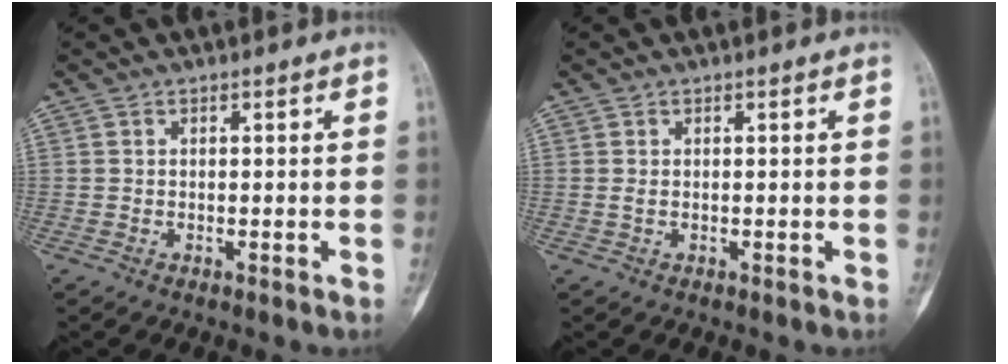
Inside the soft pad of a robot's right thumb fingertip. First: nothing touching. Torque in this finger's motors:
{"motor_torque": [0.00, 0.00, 0.08, 0.03, 0.00]}